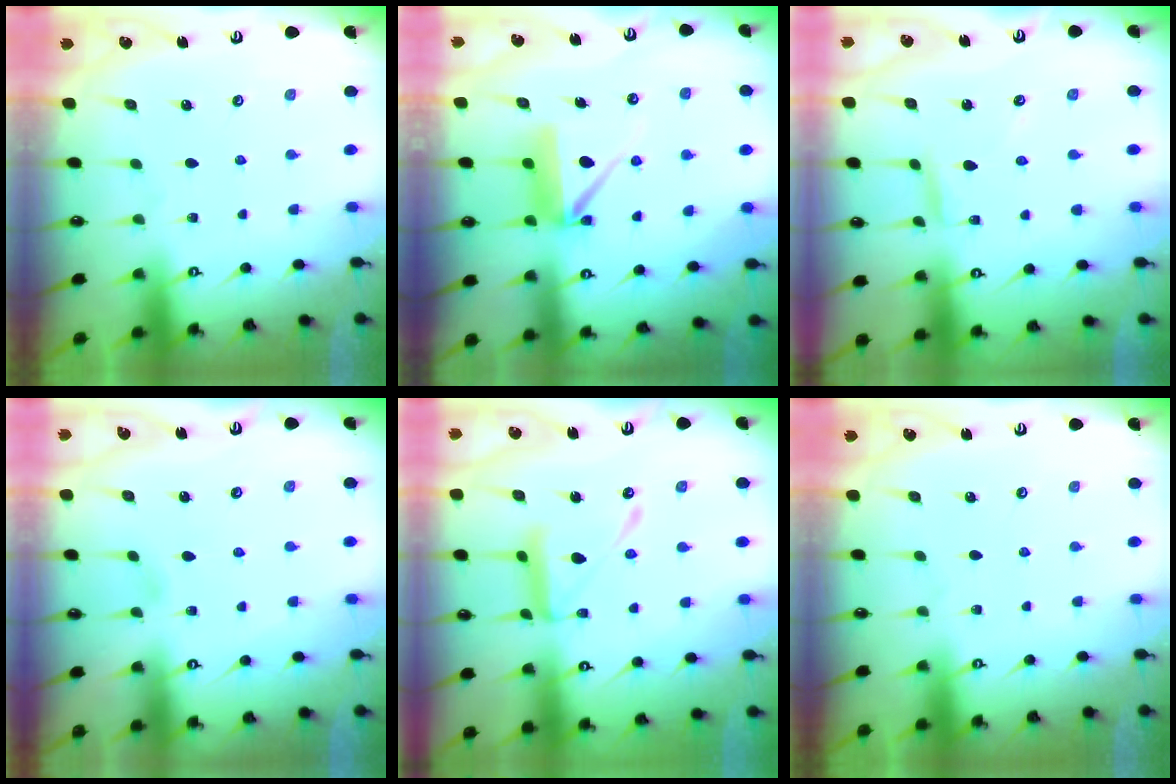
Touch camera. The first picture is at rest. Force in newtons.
{"total": 9.9, "press": 9.9, "slide": 0.9}
{"total": 5.1, "press": 5.1, "slide": 0.4}
{"total": 2.9, "press": 2.8, "slide": 0.3}
{"total": 15.6, "press": 15.6, "slide": 1.3}
{"total": 0.0}